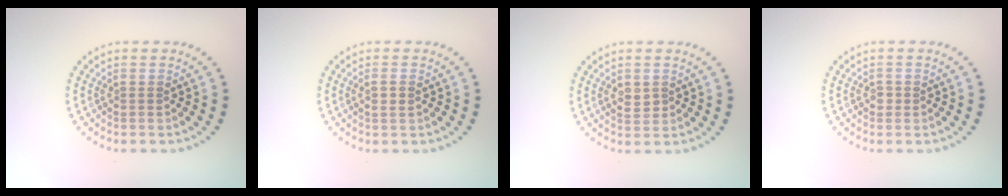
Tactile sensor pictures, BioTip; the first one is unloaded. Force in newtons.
{"total": 1.1, "press": 1.1, "slide": 0.3}
{"total": 1.4, "press": 1.4, "slide": 0.3}
{"total": 0.8, "press": 0.7, "slide": 0.3}